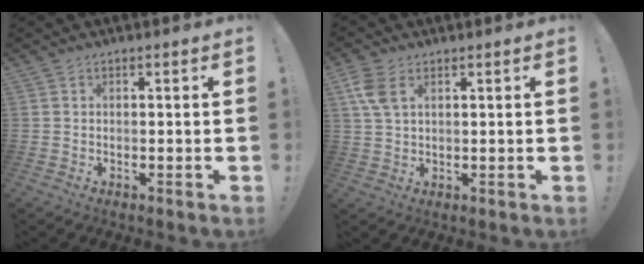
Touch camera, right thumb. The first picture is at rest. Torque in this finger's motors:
{"motor_torque": [0.01, 0.03, 0.29, -0.15, 0.01]}